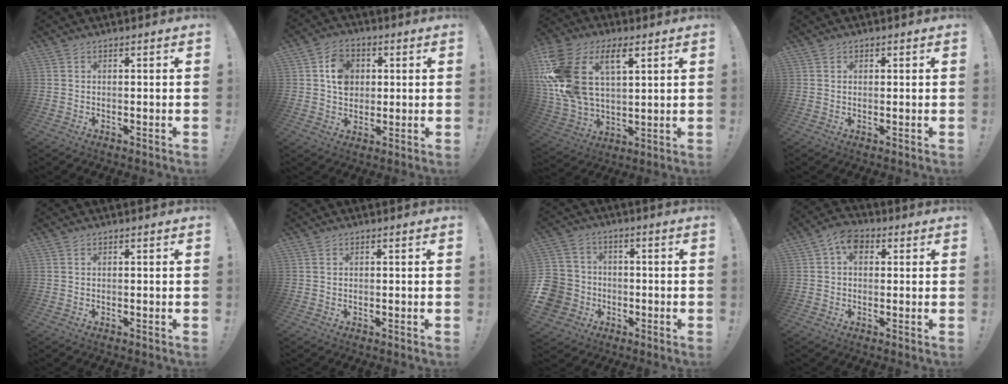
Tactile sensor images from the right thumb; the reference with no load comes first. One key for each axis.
{"total": 8.4, "fx": 1.9, "fy": 7.0, "fz": 4.2, "tx": -0.051, "ty": 0.001, "tz": 0.036}
{"total": 20.2, "fx": 8.2, "fy": 12.5, "fz": 13.5, "tx": -0.271, "ty": -0.039, "tz": 0.149}
{"total": 0.7, "fx": 0.3, "fy": 0.6, "fz": 0.2, "tx": -0.004, "ty": 0.002, "tz": 0.006}
{"total": 0.0}
{"total": 0.0}
{"total": 10.9, "fx": -3.9, "fy": 9.6, "fz": 3.7, "tx": -0.097, "ty": 0.030, "tz": -0.064}
{"total": 6.1, "fx": 1.7, "fy": 4.2, "fz": 4.1, "tx": -0.065, "ty": 0.005, "tz": 0.032}